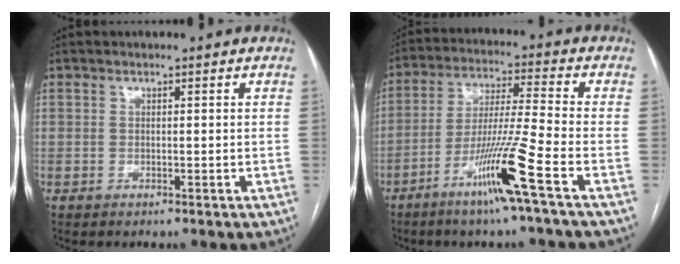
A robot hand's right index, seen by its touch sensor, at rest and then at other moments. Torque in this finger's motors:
{"motor_torque": [1.83, -0.31, 0.84, 0.21]}